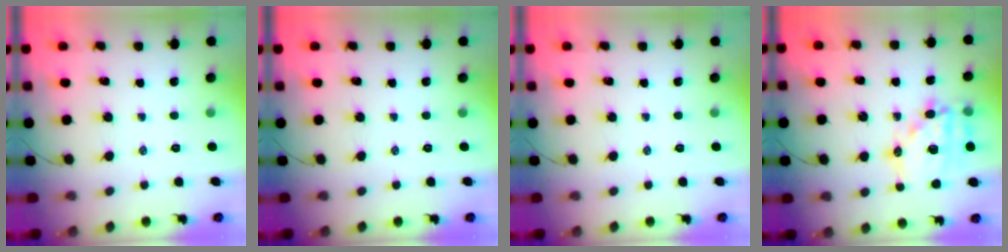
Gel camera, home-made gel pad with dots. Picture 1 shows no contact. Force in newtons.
{"total": 0.0}
{"total": 0.0}
{"total": 15.5, "press": 15.2, "slide": 2.8}